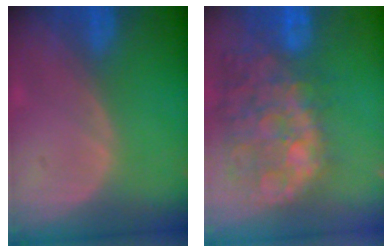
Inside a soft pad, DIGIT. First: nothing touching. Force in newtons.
{"total": 13.6, "press": 11.5, "slide": 7.2}